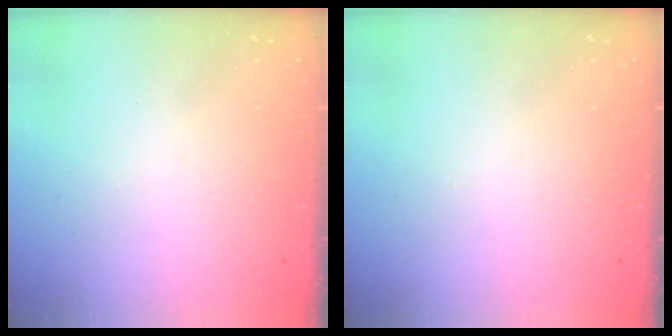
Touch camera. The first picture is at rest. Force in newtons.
{"total": 0.0}